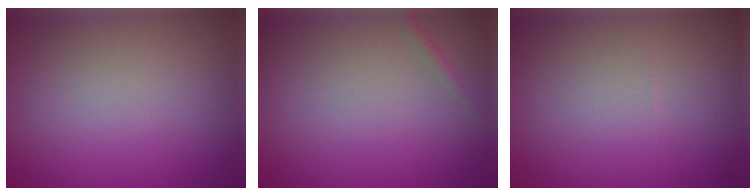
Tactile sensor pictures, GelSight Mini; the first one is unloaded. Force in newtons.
{"total": 0.8, "press": 0.7, "slide": 0.1}
{"total": 0.0}